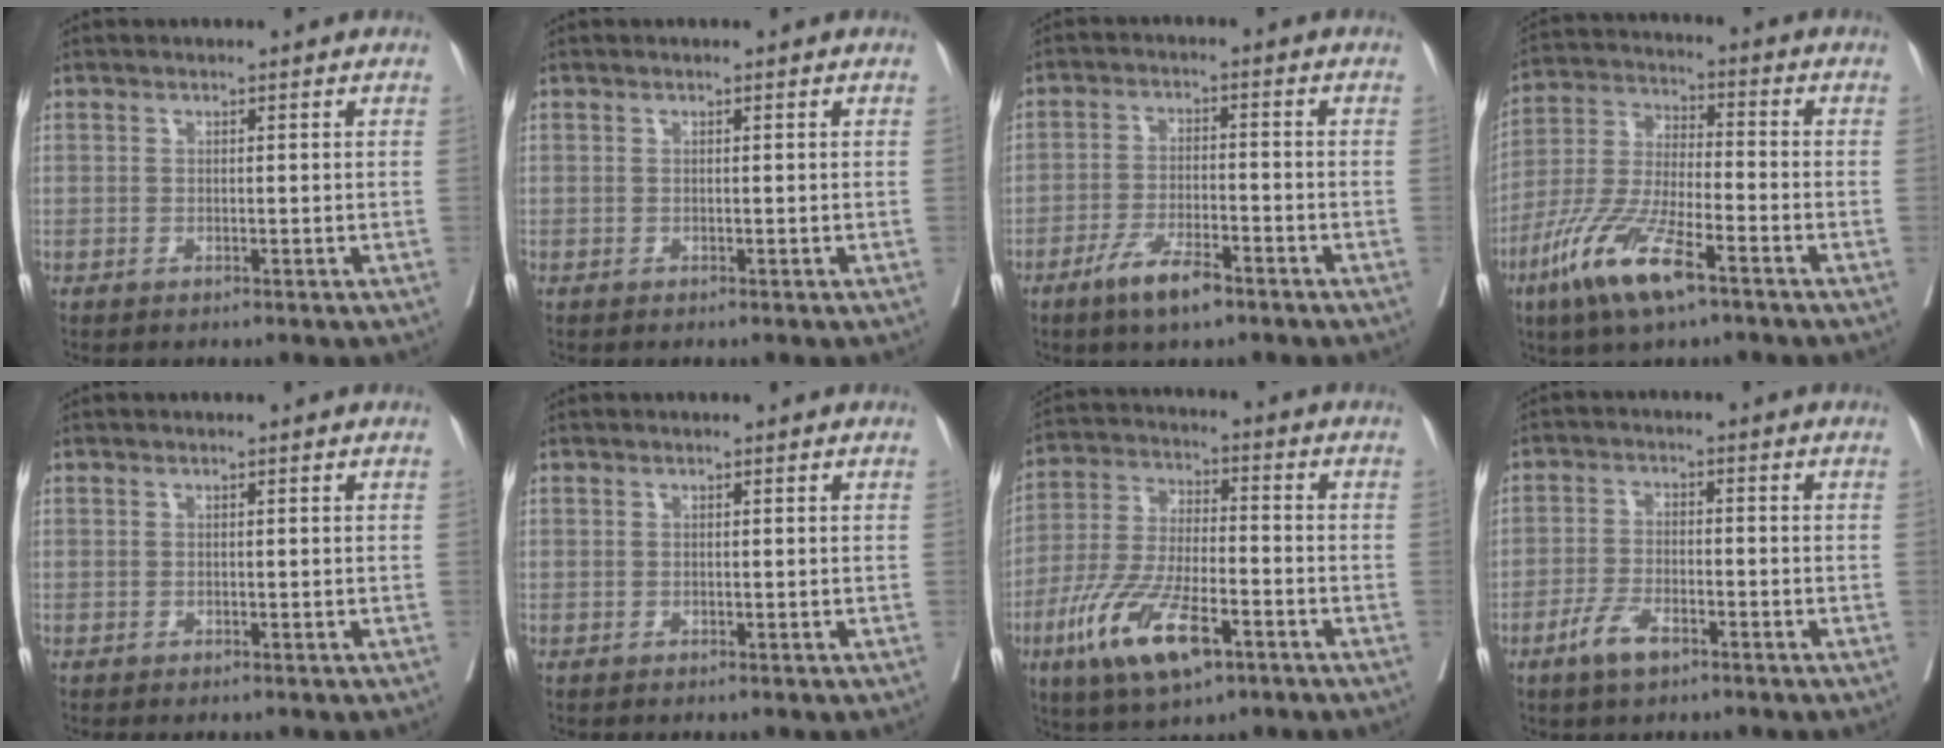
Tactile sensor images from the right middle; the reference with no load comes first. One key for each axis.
{"total": 0.0}
{"total": 6.7, "fx": -4.5, "fy": 1.5, "fz": 4.8, "tx": -0.096, "ty": -0.007, "tz": -0.079}
{"total": 13.4, "fx": -7.5, "fy": 2.7, "fz": 10.7, "tx": -0.223, "ty": -0.022, "tz": -0.142}
{"total": 0.0}
{"total": 0.0}
{"total": 13.9, "fx": -6.8, "fy": 4.4, "fz": 11.3, "tx": -0.231, "ty": -0.013, "tz": -0.120}
{"total": 5.0, "fx": -3.1, "fy": 1.7, "fz": 3.5, "tx": -0.071, "ty": -0.001, "tz": -0.056}